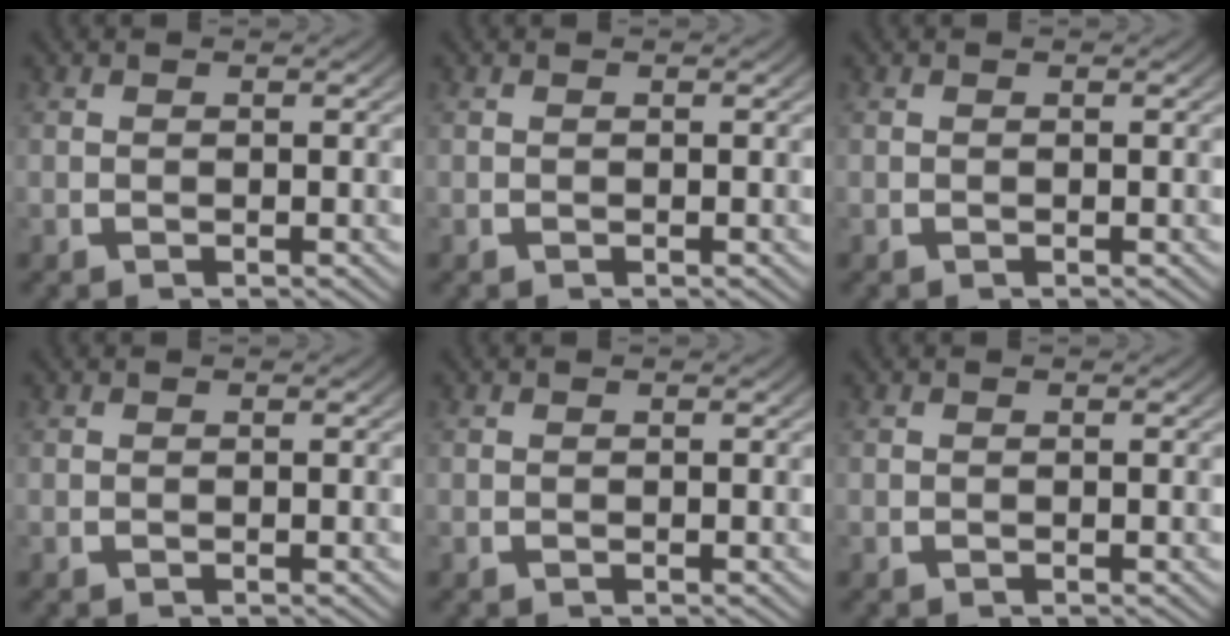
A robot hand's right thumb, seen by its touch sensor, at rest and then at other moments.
{"total": 0.0}
{"total": 0.0}
{"total": 0.0}
{"total": 0.0}
{"total": 0.0}